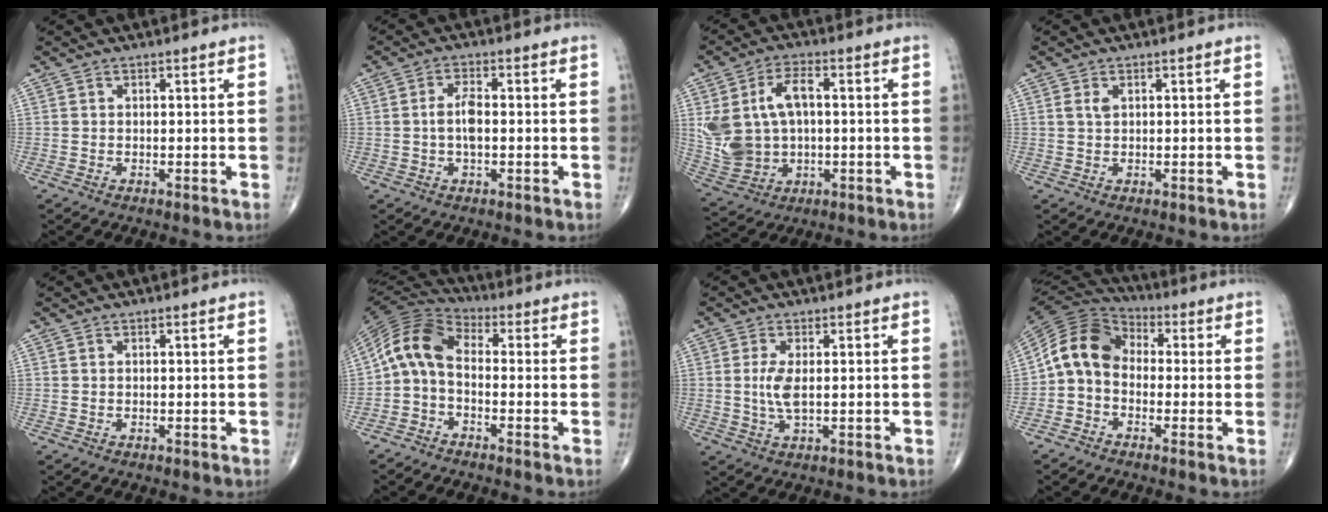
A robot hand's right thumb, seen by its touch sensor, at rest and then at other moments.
{"total": 4.2, "force": [-0.3, 1.8, 3.8], "torque": [-0.078, 0.008, -0.008]}
{"total": 12.8, "force": [1.6, 8.0, 9.9], "torque": [-0.188, 0.011, 0.040]}
{"total": 1.5, "force": [0.6, 0.8, 1.2], "torque": [-0.026, 0.006, 0.015]}
{"total": 0.0}
{"total": 9.4, "force": [-1.1, 5.8, 7.3], "torque": [-0.133, 0.040, -0.042]}
{"total": 4.2, "force": [0.3, 1.5, 4.0], "torque": [-0.092, -0.008, 0.008]}
{"total": 10.3, "force": [-1.0, 8.0, 6.4], "torque": [-0.110, 0.042, -0.039]}